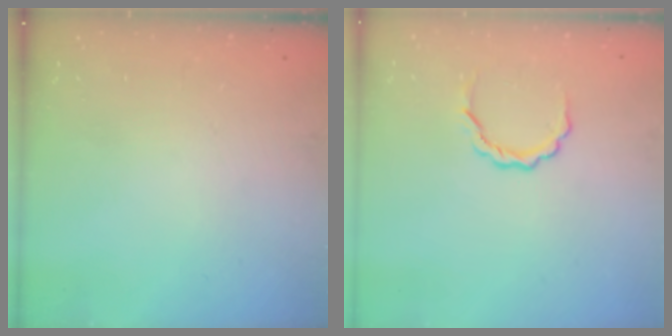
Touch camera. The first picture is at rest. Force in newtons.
{"total": 3.7, "press": 3.7, "slide": 0.2}